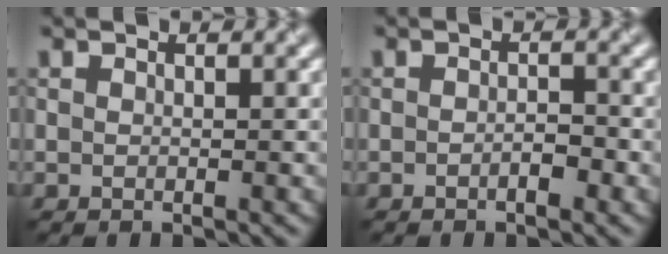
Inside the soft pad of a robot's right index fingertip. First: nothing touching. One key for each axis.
{"total": 1.3, "fx": -0.7, "fy": 0.3, "fz": 1.0, "tx": -0.021, "ty": 0.003, "tz": -0.012}